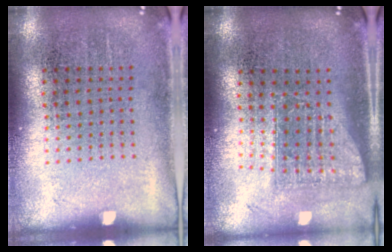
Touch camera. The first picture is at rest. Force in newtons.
{"total": 1.6, "press": 1.3, "slide": 1.0}